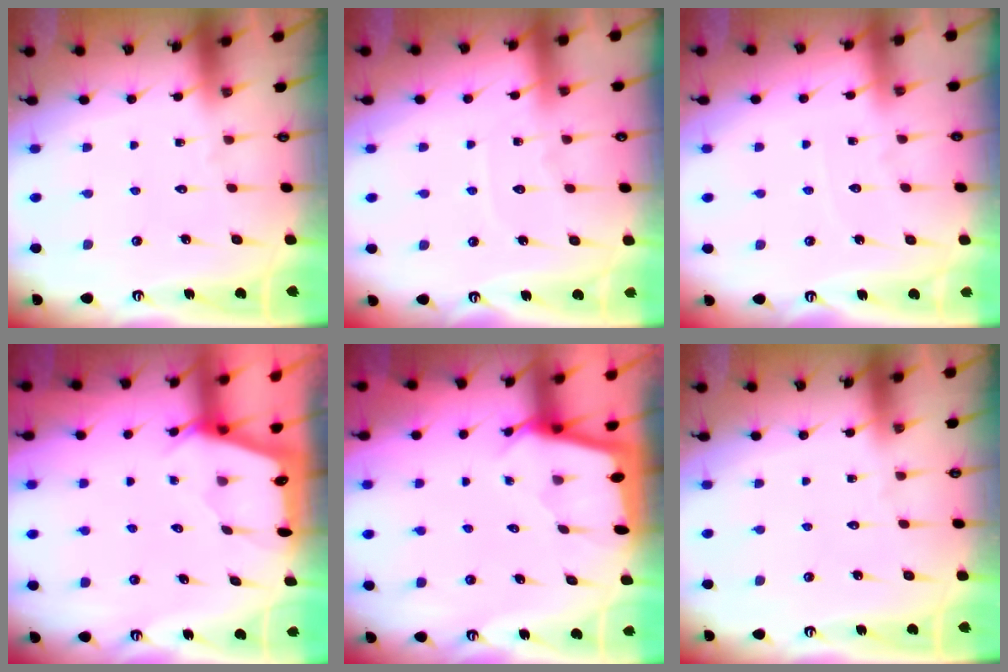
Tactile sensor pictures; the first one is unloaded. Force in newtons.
{"total": 5.3, "press": 5.2, "slide": 0.6}
{"total": 2.0, "press": 2.0, "slide": 0.3}
{"total": 2.3, "press": 2.2, "slide": 0.3}
{"total": 2.2, "press": 2.2, "slide": 0.3}
{"total": 0.0}